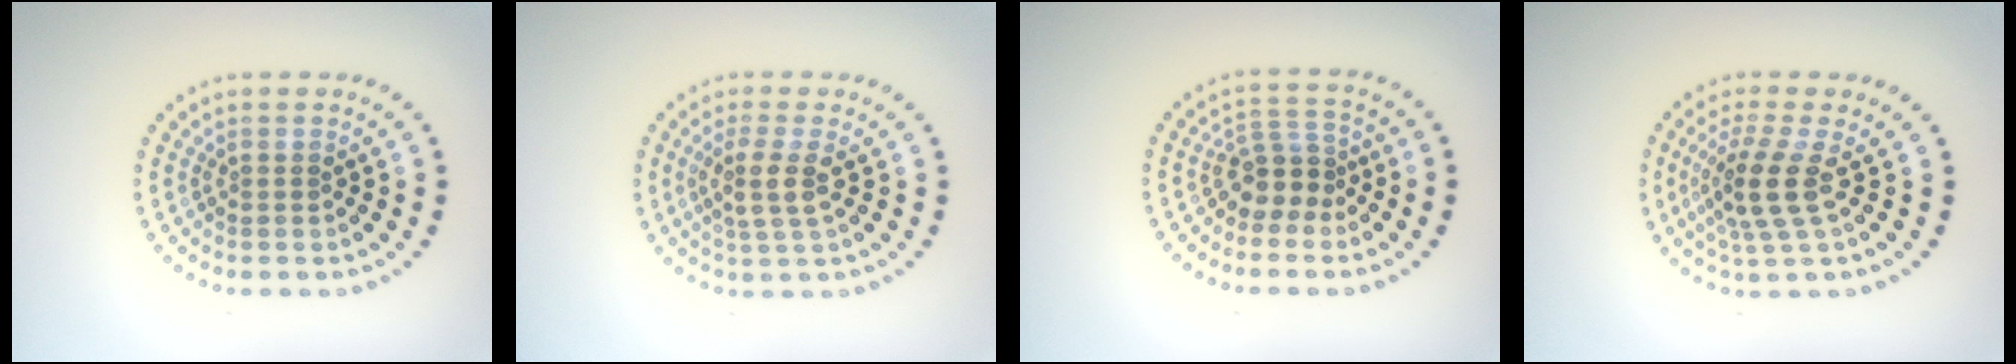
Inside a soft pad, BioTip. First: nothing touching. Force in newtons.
{"total": 2.7, "press": 2.4, "slide": 1.2}
{"total": 2.9, "press": 2.3, "slide": 1.8}
{"total": 3.9, "press": 3.0, "slide": 2.5}